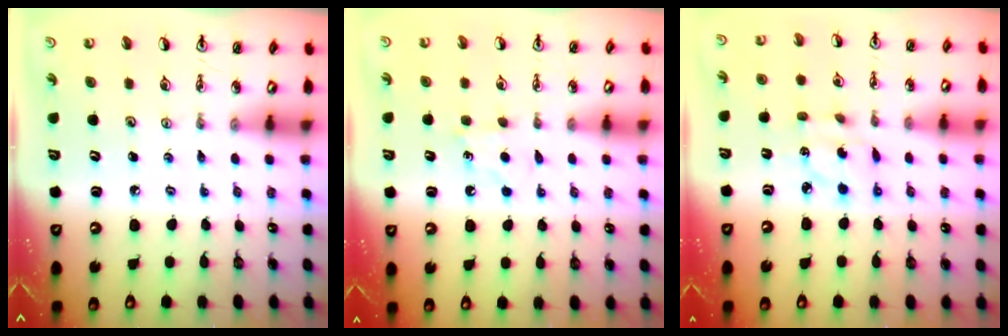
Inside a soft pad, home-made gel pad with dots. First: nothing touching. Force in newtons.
{"total": 5.6, "press": 5.5, "slide": 0.7}
{"total": 4.6, "press": 4.6, "slide": 0.3}